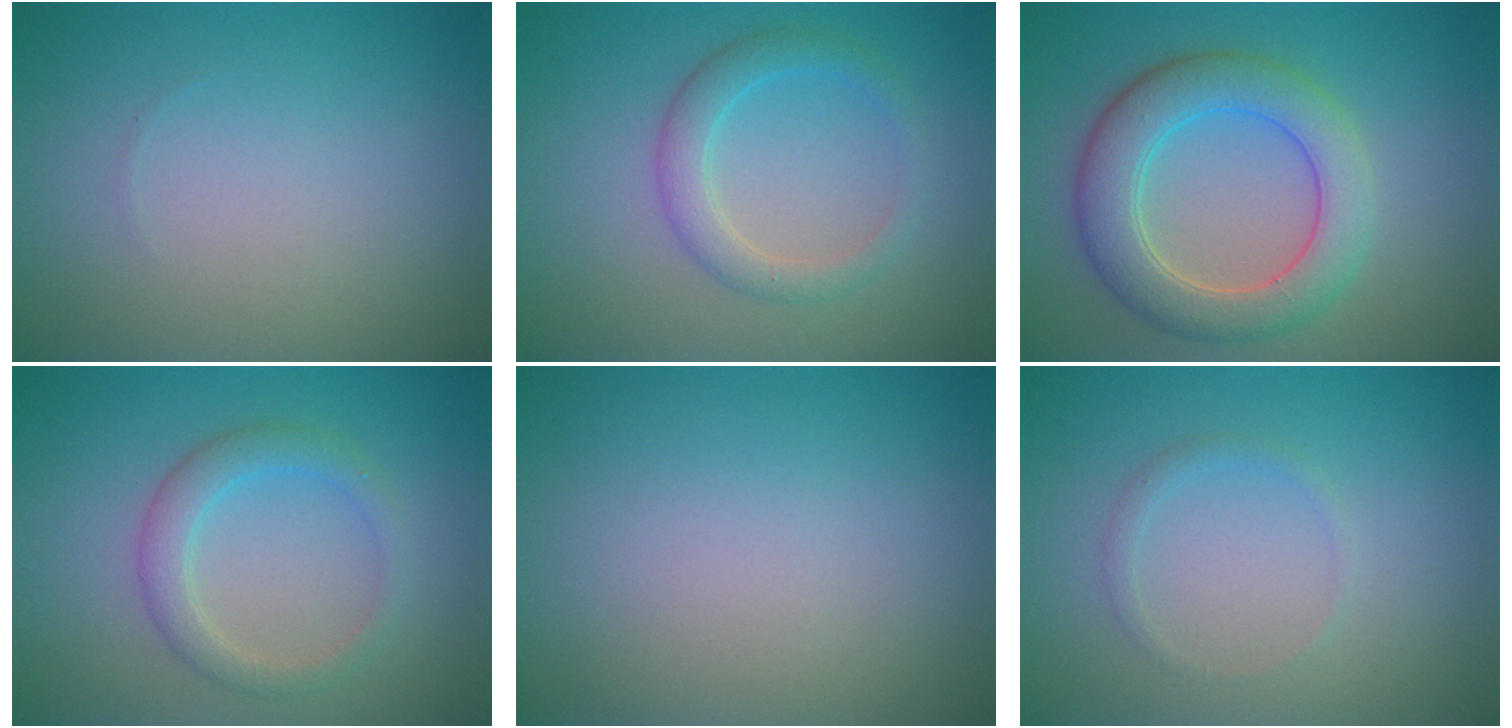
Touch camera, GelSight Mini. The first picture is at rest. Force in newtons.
{"total": 2.8, "press": 2.8, "slide": 0.3}
{"total": 6.1, "press": 6.1, "slide": 0.3}
{"total": 2.8, "press": 2.8, "slide": 0.1}
{"total": 0.0}
{"total": 0.9, "press": 0.9, "slide": 0.1}